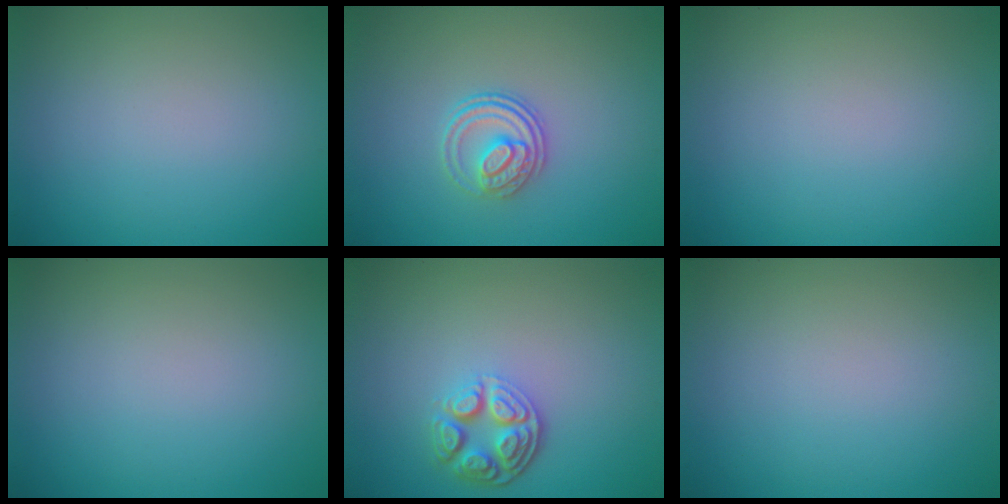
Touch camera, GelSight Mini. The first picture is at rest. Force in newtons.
{"total": 2.9, "press": 2.4, "slide": 1.6}
{"total": 0.0}
{"total": 0.0}
{"total": 4.0, "press": 3.2, "slide": 2.4}
{"total": 0.0}